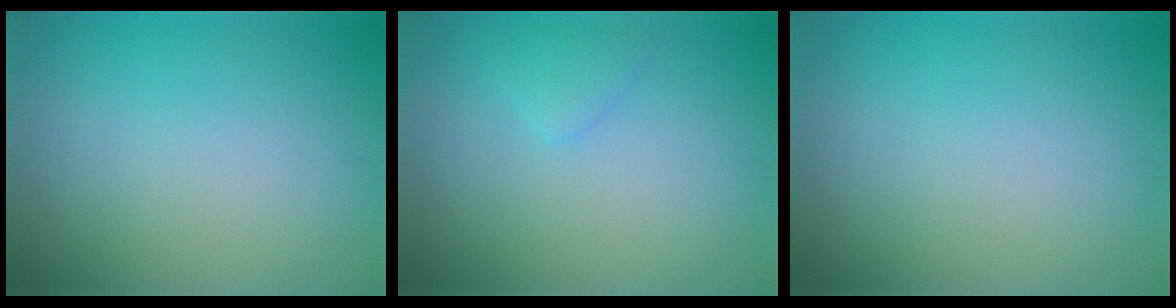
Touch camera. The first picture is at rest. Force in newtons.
{"total": 1.2, "press": 1.1, "slide": 0.1}
{"total": 0.0}